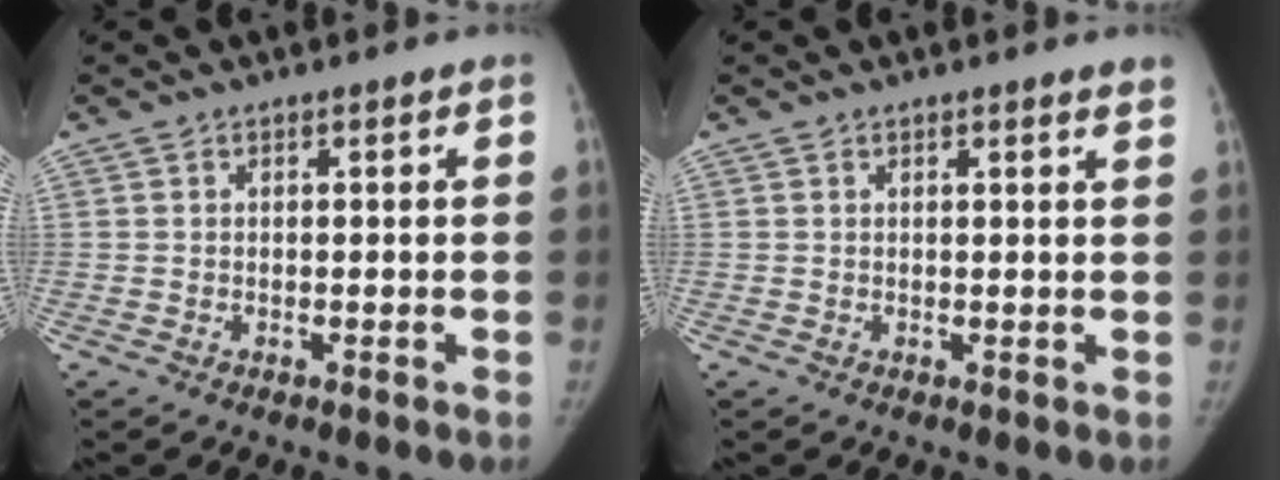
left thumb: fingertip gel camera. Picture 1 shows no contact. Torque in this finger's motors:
{"motor_torque": [0.19, -0.04, 0.35, -0.22, 0.05]}